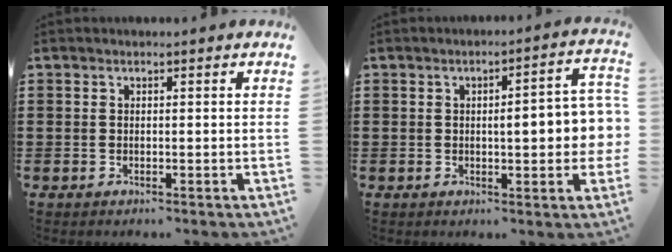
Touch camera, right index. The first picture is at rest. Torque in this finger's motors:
{"motor_torque": [0.94, -0.31, 0.74, 0.13]}